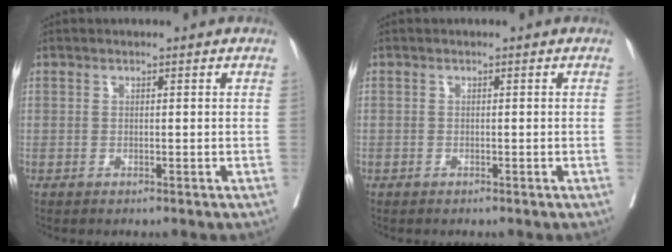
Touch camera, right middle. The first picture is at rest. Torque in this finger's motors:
{"motor_torque": [1.05, -1.08, -0.41, -0.21]}